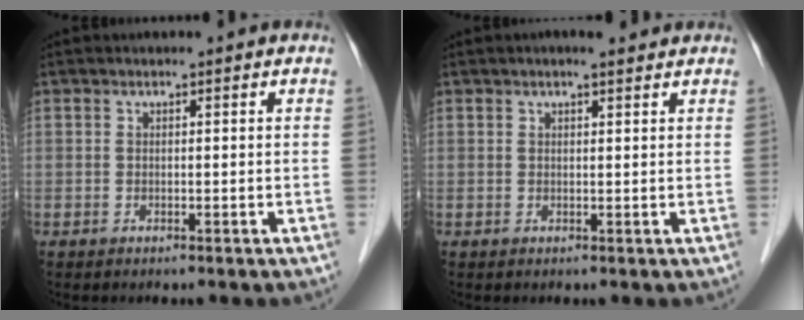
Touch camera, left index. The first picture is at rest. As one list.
[{"total": 2.6, "force": [2.0, 0.6, 1.6], "torque": [-0.025, 0.014, 0.028]}]